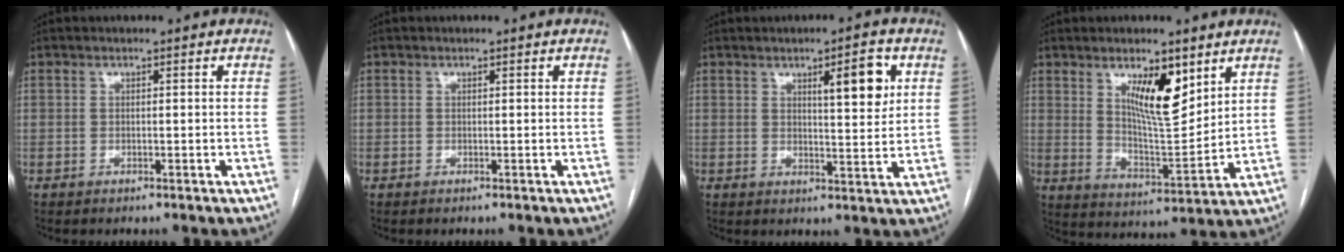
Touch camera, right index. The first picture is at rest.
{"total": 0.0}
{"total": 6.9, "force": [2.8, 1.3, 6.2], "torque": [-0.088, -0.002, 0.040]}
{"total": 10.5, "force": [5.4, 2.7, 8.5], "torque": [-0.148, -0.008, 0.101]}